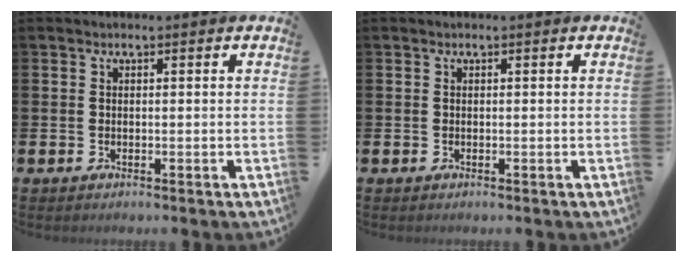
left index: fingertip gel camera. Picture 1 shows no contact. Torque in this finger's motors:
{"motor_torque": [0.19, 0.11, 0.05, 0.02]}